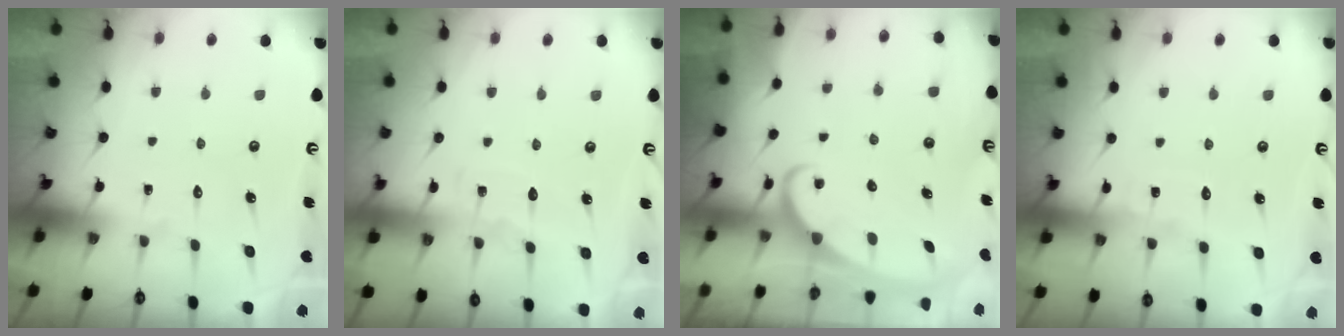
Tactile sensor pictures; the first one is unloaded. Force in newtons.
{"total": 4.3, "press": 4.3, "slide": 0.3}
{"total": 2.3, "press": 2.3, "slide": 0.3}
{"total": 2.7, "press": 2.7, "slide": 0.3}